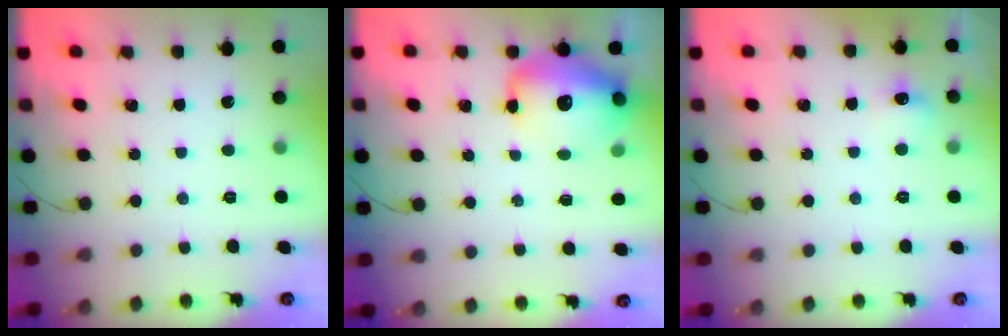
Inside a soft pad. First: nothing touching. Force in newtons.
{"total": 15.6, "press": 15.2, "slide": 3.8}
{"total": 6.1, "press": 5.9, "slide": 1.6}